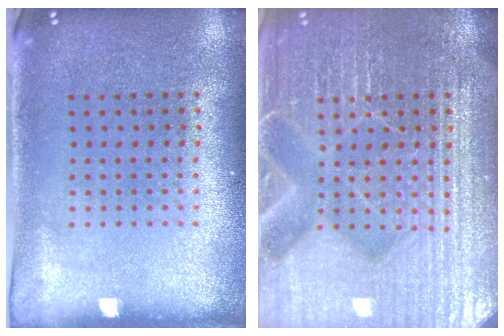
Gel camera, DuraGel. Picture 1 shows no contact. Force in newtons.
{"total": 7.6, "press": 7.5, "slide": 1.0}